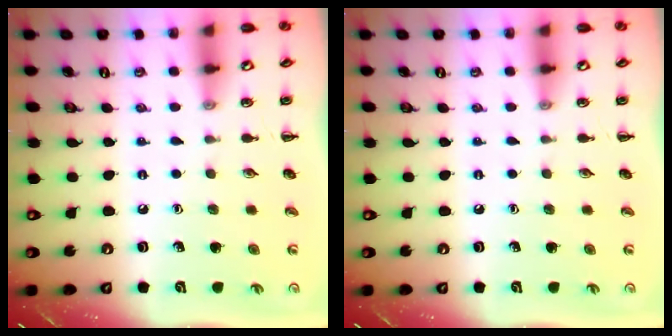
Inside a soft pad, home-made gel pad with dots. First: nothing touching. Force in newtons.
{"total": 0.0}